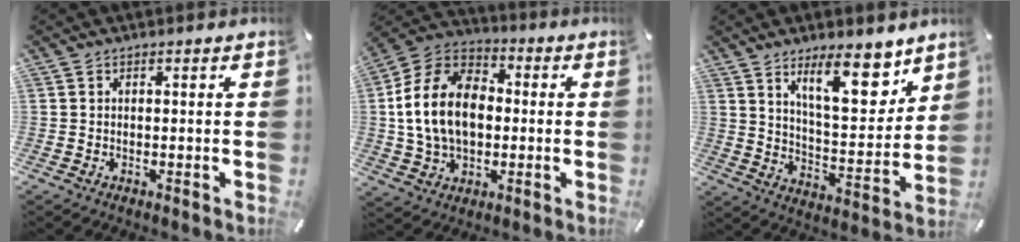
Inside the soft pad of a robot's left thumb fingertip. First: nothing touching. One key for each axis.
{"total": 15.9, "fx": -0.5, "fy": 12.0, "fz": 10.4, "tx": -0.237, "ty": 0.020, "tz": -0.011}
{"total": 15.8, "fx": 10.0, "fy": 5.8, "fz": 10.8, "tx": -0.151, "ty": -0.061, "tz": 0.162}